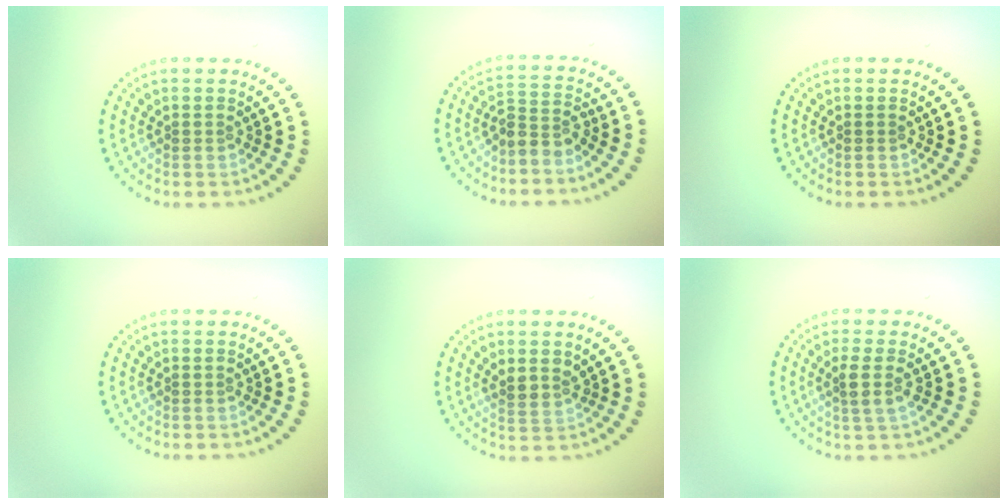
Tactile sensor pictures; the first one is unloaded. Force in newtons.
{"total": 2.6, "press": 1.9, "slide": 1.7}
{"total": 0.0}
{"total": 0.0}
{"total": 2.1, "press": 1.8, "slide": 1.1}
{"total": 2.0, "press": 1.7, "slide": 1.1}